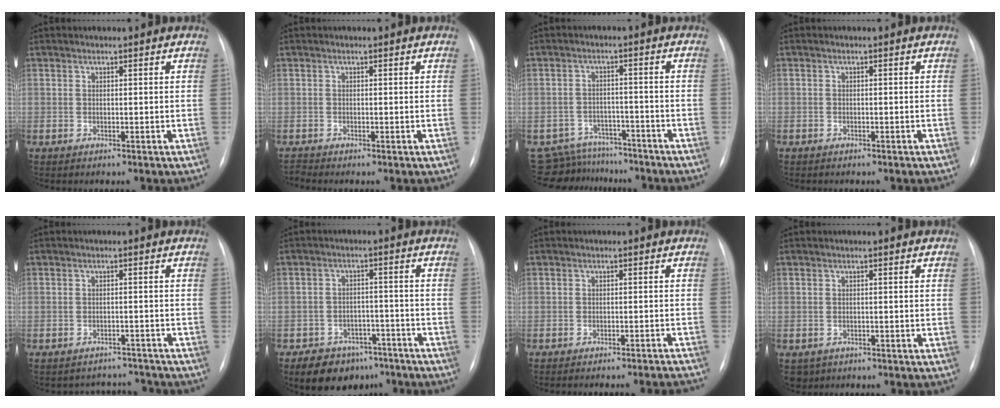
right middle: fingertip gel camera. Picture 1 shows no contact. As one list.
[{"total": 0.7, "force": [-0.6, -0.4, -0.1], "torque": [0.001, -0.007, -0.010]}, {"total": 10.8, "force": [-10.0, 4.0, 0.9], "torque": [-0.019, 0.015, -0.137]}, {"total": 1.2, "force": [-0.9, 0.5, 0.4], "torque": [-0.011, 0.001, -0.012]}, {"total": 4.7, "force": [-4.3, 1.2, -1.3], "torque": [0.020, 0.020, -0.055]}, {"total": 9.1, "force": [-6.7, 5.6, 2.6], "torque": [-0.029, 0.013, -0.097]}, {"total": 9.6, "force": [-9.2, 0.1, 2.7], "torque": [-0.015, 0.000, -0.101]}, {"total": 2.7, "force": [-1.6, 2.1, 0.4], "torque": [-0.002, 0.002, -0.022]}]